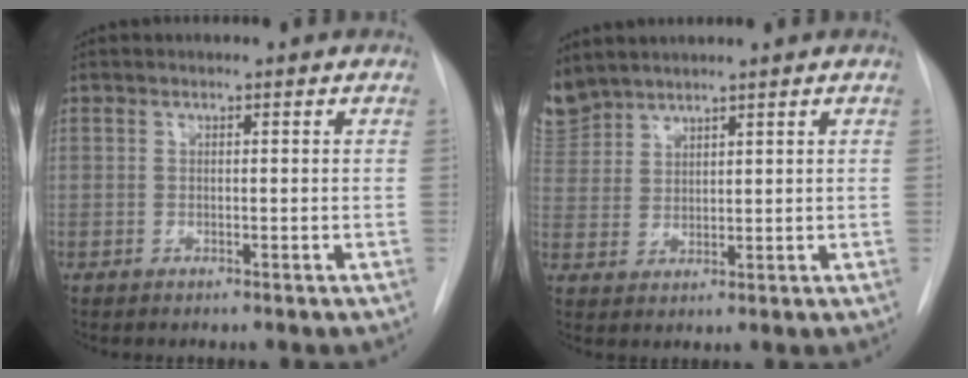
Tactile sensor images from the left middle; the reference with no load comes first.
{"total": 5.9, "force": [5.6, 1.8, 0.3], "torque": [-0.013, 0.007, 0.124]}